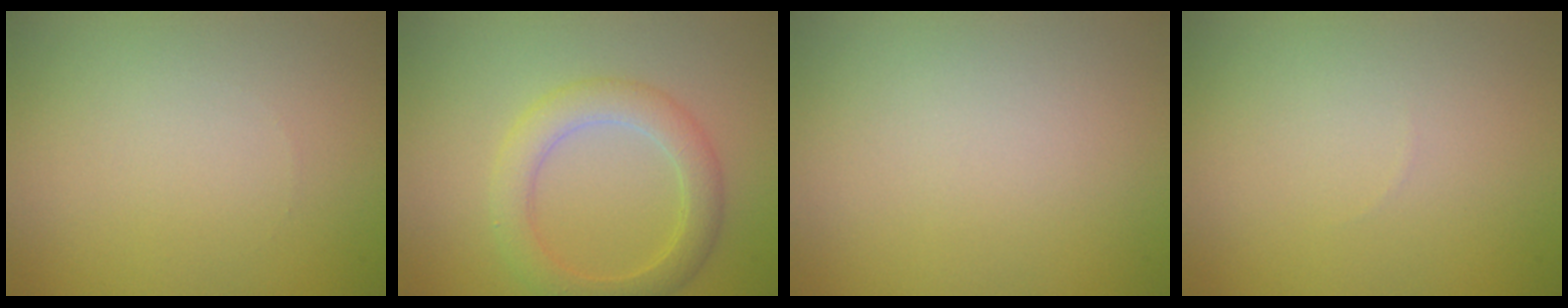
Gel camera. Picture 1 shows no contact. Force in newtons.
{"total": 3.7, "press": 3.7, "slide": 0.2}
{"total": 0.0}
{"total": 0.0}